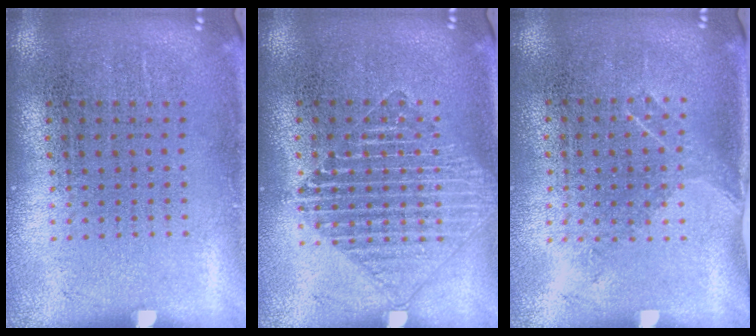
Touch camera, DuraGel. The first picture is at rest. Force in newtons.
{"total": 1.3, "press": 1.3, "slide": 0.2}
{"total": 1.2, "press": 1.0, "slide": 0.7}